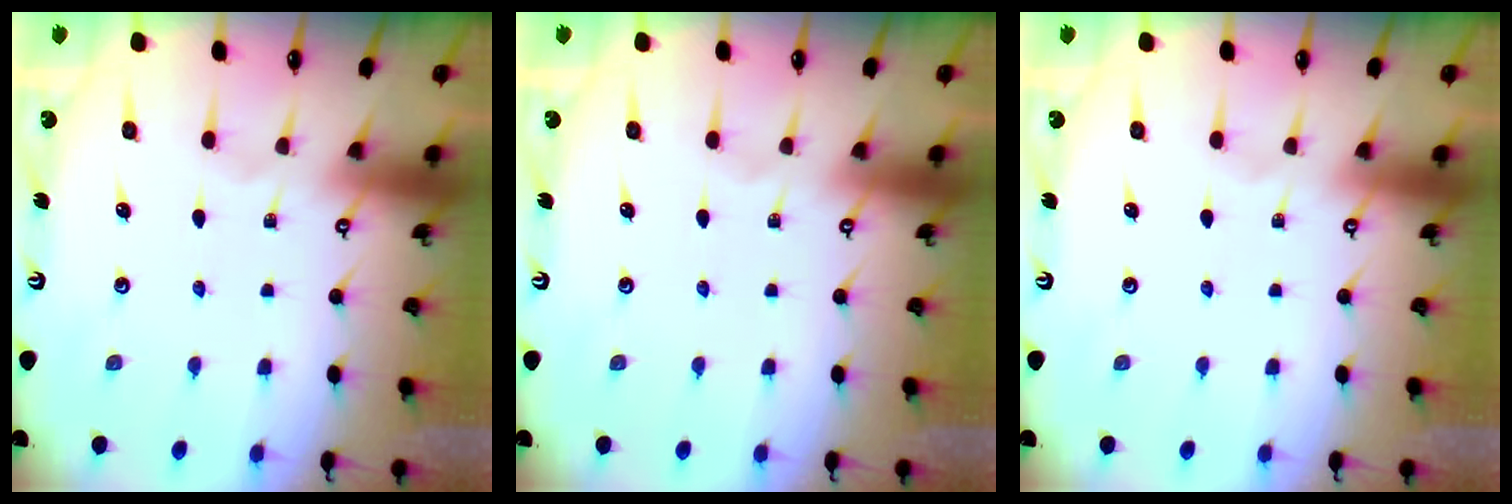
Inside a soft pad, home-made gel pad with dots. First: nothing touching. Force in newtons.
{"total": 0.0}
{"total": 0.0}